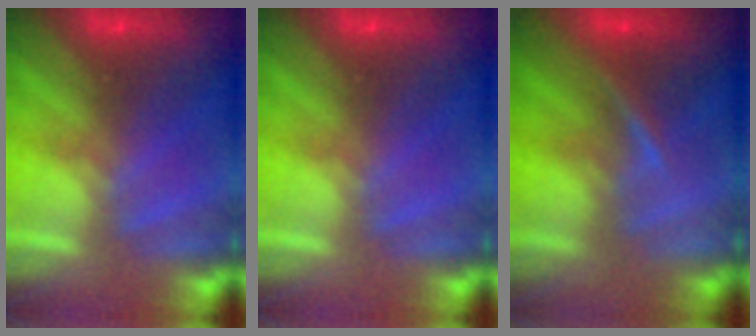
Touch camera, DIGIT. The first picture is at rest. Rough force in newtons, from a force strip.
{"total": 0.0}
{"total": 3.2}